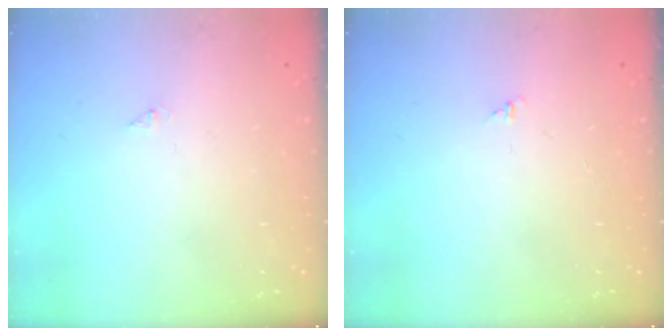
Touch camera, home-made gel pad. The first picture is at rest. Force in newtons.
{"total": 0.7, "press": 0.7, "slide": 0.1}